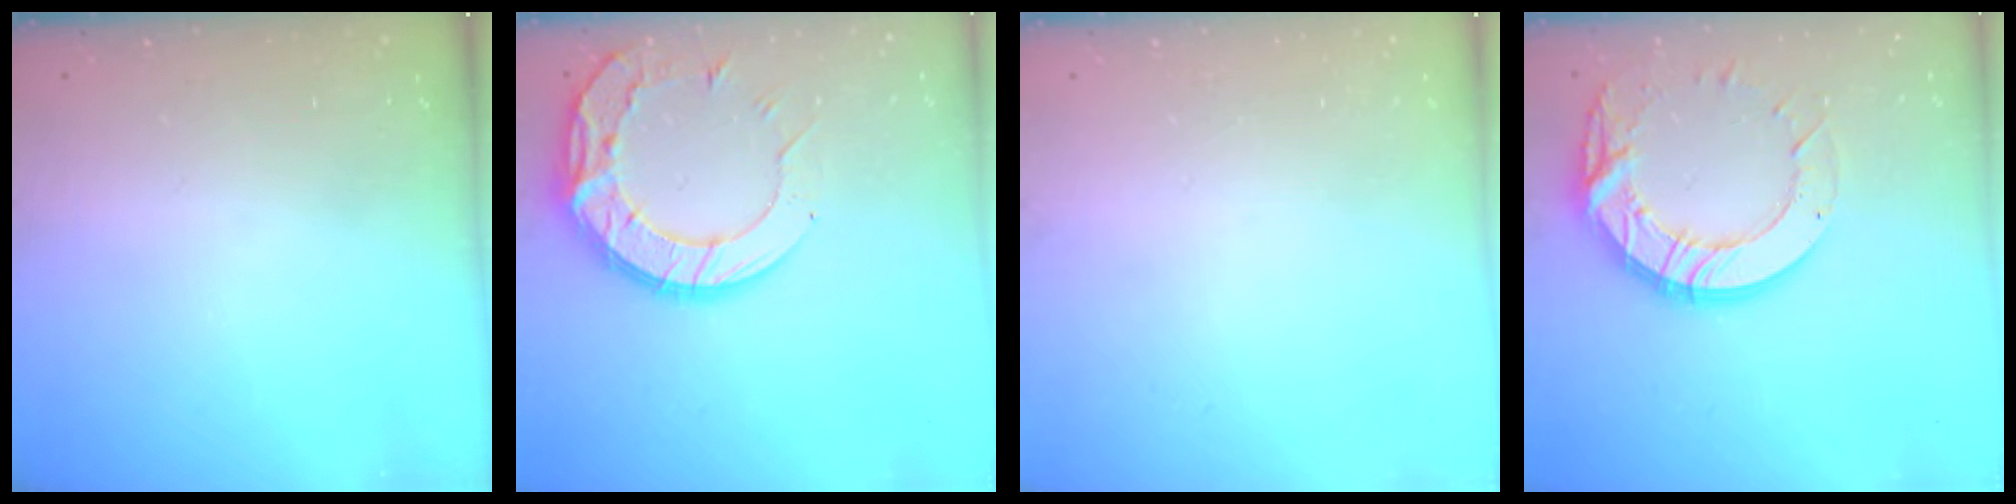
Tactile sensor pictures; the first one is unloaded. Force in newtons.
{"total": 15.1, "press": 15.0, "slide": 1.3}
{"total": 0.0}
{"total": 15.8, "press": 15.8, "slide": 1.1}